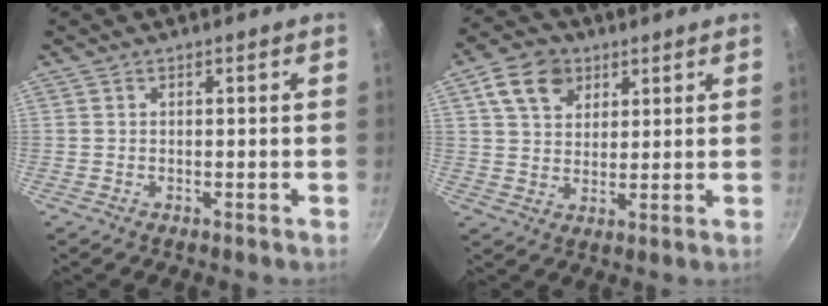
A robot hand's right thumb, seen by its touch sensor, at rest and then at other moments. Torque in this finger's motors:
{"motor_torque": [0.12, 0.65, 0.21, 0.03, 0.35]}